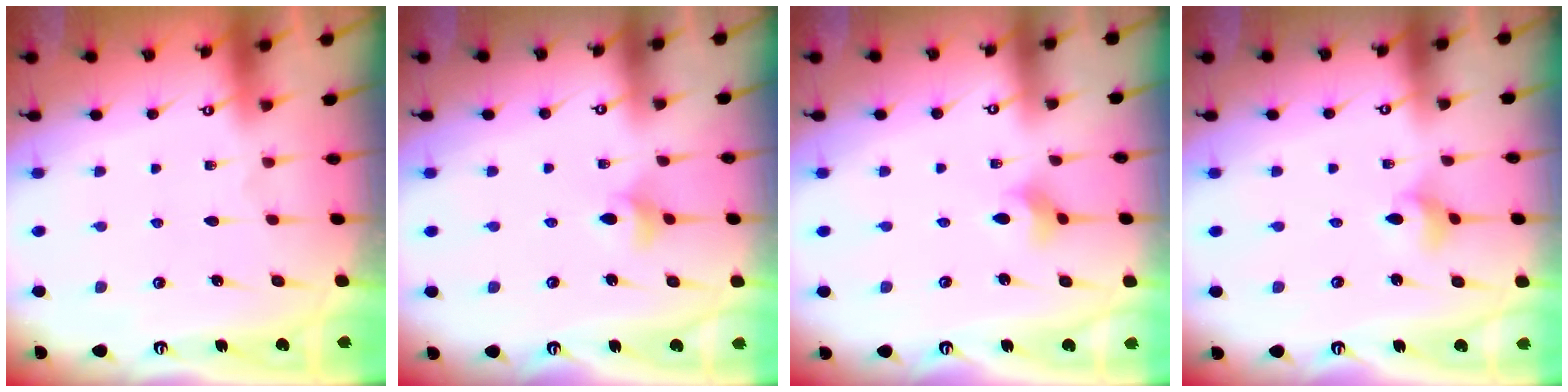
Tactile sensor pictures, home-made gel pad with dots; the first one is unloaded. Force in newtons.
{"total": 5.0, "press": 4.9, "slide": 1.0}
{"total": 2.9, "press": 2.9, "slide": 0.7}
{"total": 2.9, "press": 2.9, "slide": 0.5}